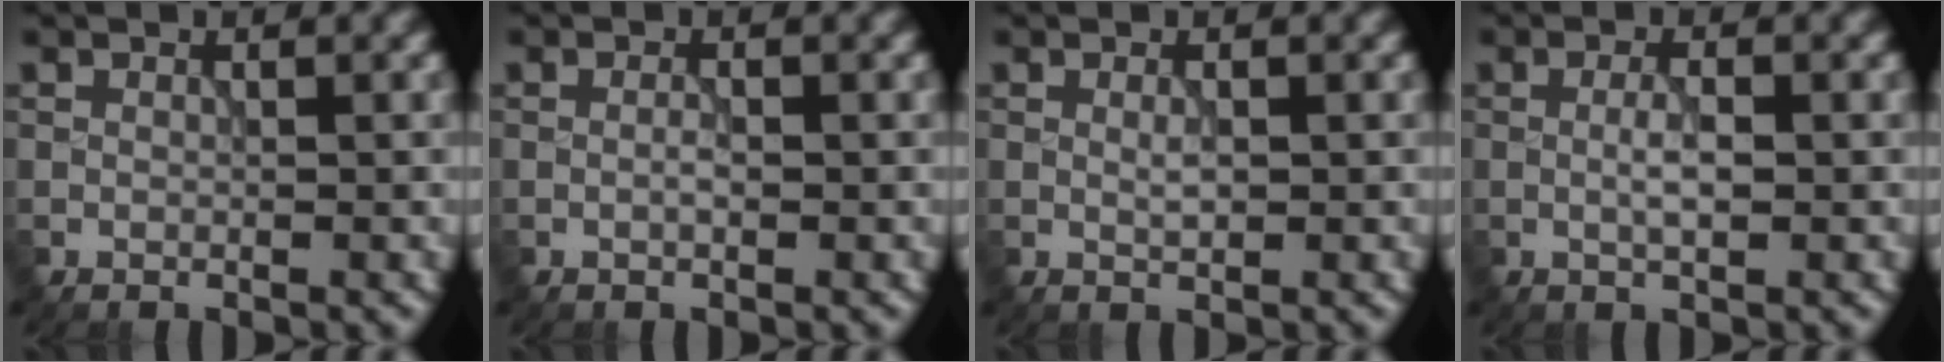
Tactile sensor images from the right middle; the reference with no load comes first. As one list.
[{"total": 0.8, "force": [-0.2, 0.2, 0.7], "torque": [-0.015, -0.001, -0.004]}, {"total": 0.9, "force": [0.1, 0.3, 0.8], "torque": [-0.018, -0.002, 0.002]}, {"total": 1.9, "force": [-0.2, 0.5, 1.8], "torque": [-0.035, 0.002, -0.005]}]